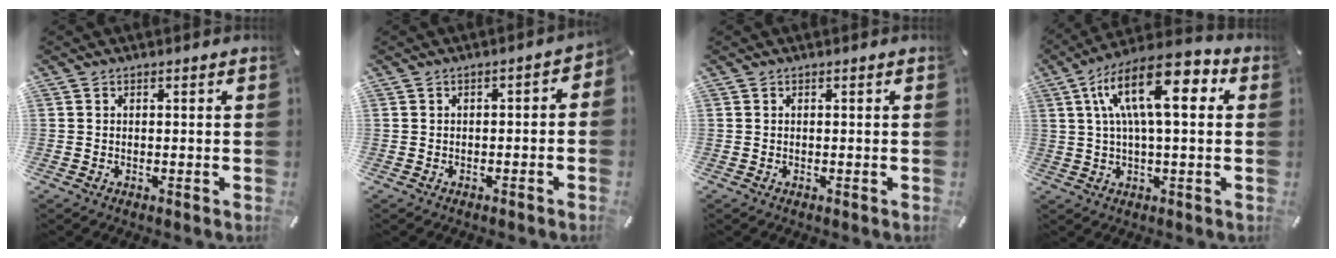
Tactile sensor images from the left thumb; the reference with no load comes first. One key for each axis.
{"total": 2.5, "fx": -1.6, "fy": 1.3, "fz": 1.5, "tx": -0.025, "ty": 0.013, "tz": -0.031}
{"total": 0.0}
{"total": 15.6, "fx": 4.8, "fy": 5.5, "fz": 13.8, "tx": -0.262, "ty": -0.006, "tz": 0.077}